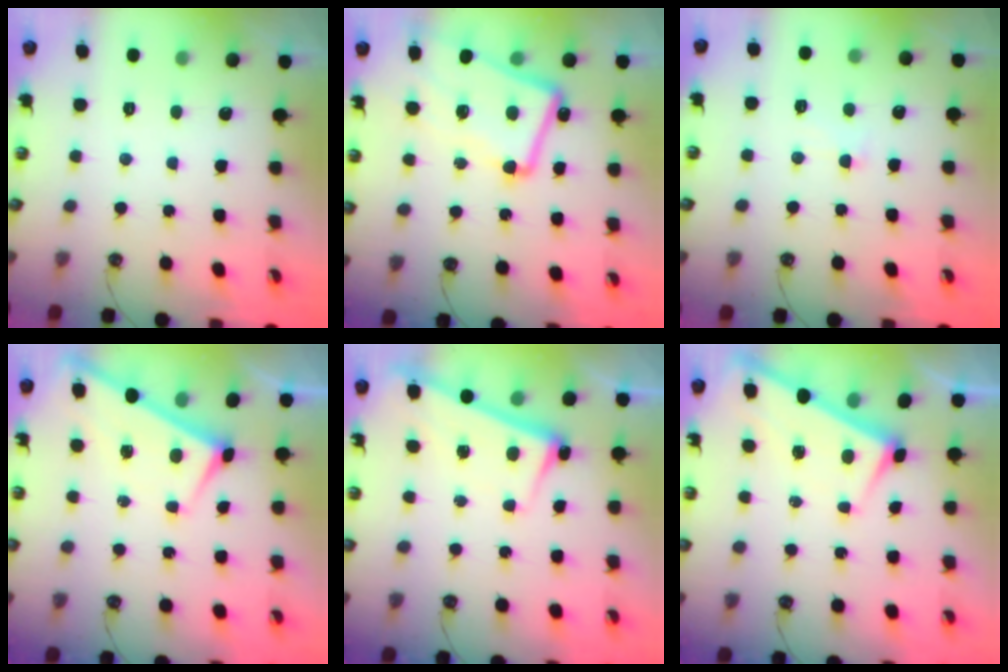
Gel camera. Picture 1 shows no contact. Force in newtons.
{"total": 8.4, "press": 8.3, "slide": 1.5}
{"total": 0.7, "press": 0.1, "slide": 0.7}
{"total": 1.9, "press": 1.9, "slide": 0.2}
{"total": 2.6, "press": 2.5, "slide": 0.8}
{"total": 2.5, "press": 2.5, "slide": 0.2}